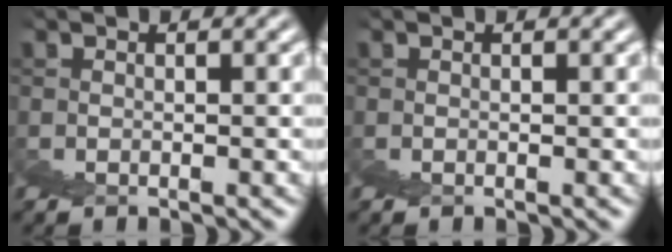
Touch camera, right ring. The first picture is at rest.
{"total": 0.0}